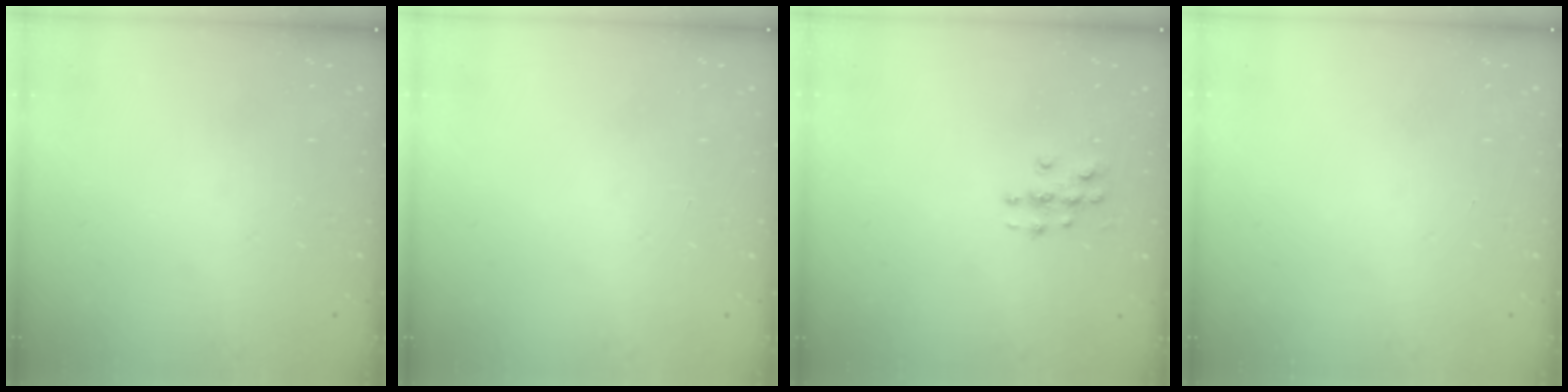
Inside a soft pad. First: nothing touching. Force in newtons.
{"total": 0.0}
{"total": 3.9, "press": 3.9, "slide": 0.2}
{"total": 0.0}